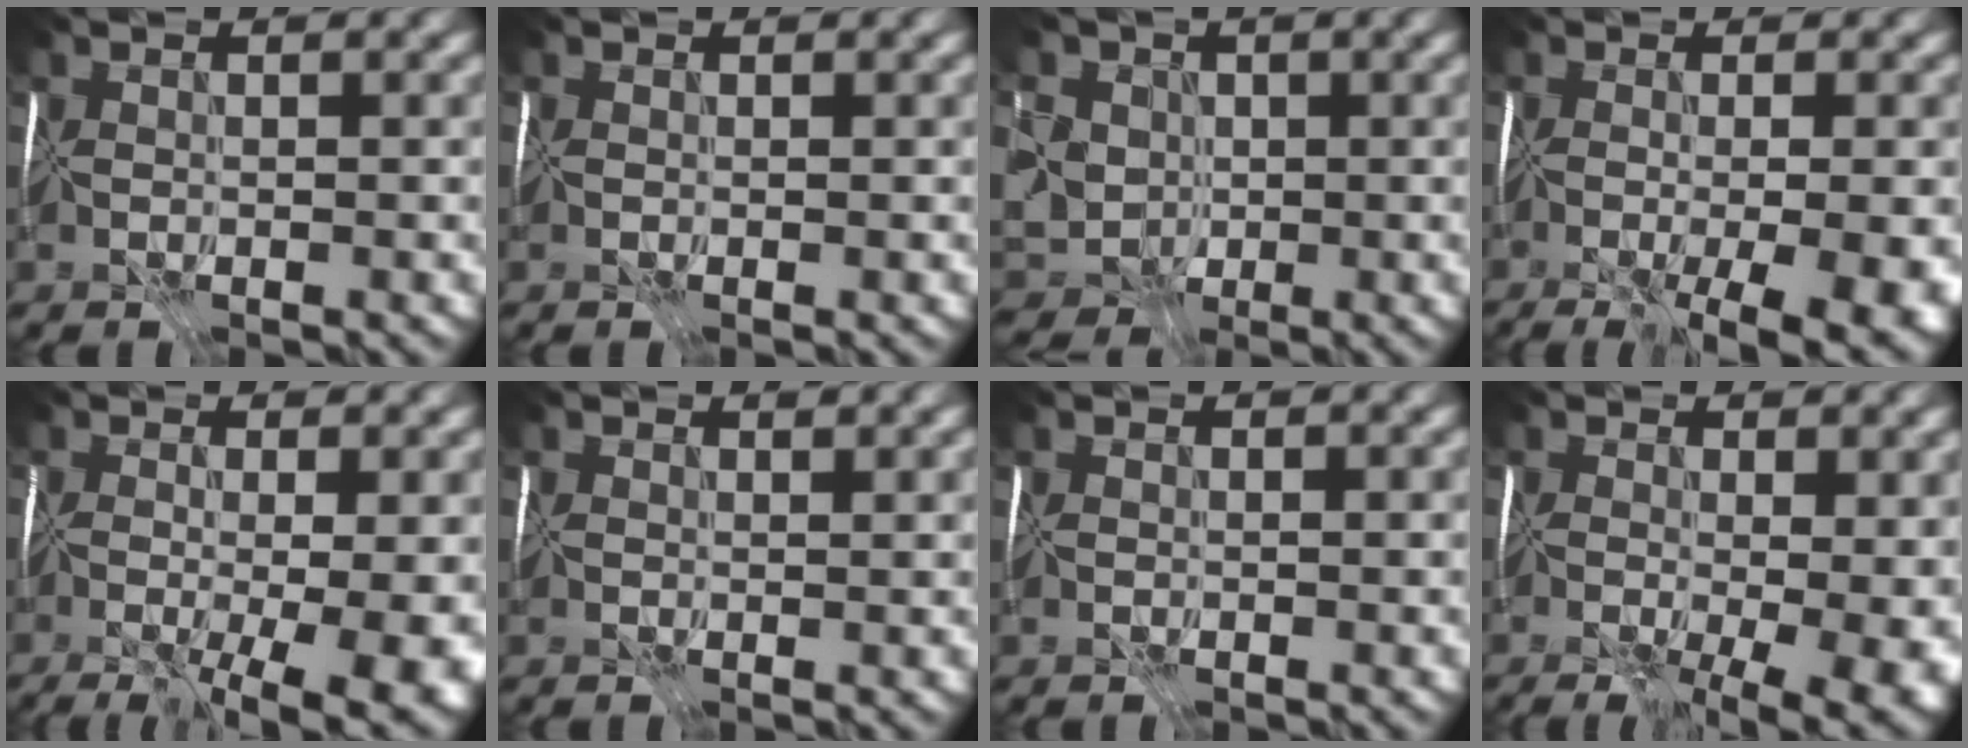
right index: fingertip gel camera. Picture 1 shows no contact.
{"total": 0.7, "force": [0.1, 0.2, 0.6], "torque": [-0.009, 0.002, 0.001]}
{"total": 7.3, "force": [0.7, 6.6, 3.1], "torque": [-0.051, 0.013, -0.017]}
{"total": 11.0, "force": [-3.9, 3.4, 9.7], "torque": [-0.143, -0.026, -0.026]}
{"total": 11.3, "force": [-2.8, 4.0, 10.2], "torque": [-0.147, -0.032, -0.013]}
{"total": 1.6, "force": [1.2, 0.4, 0.9], "torque": [-0.011, 0.007, 0.024]}
{"total": 0.0}
{"total": 11.5, "force": [-1.6, 5.5, 10.0], "torque": [-0.120, -0.027, 0.003]}